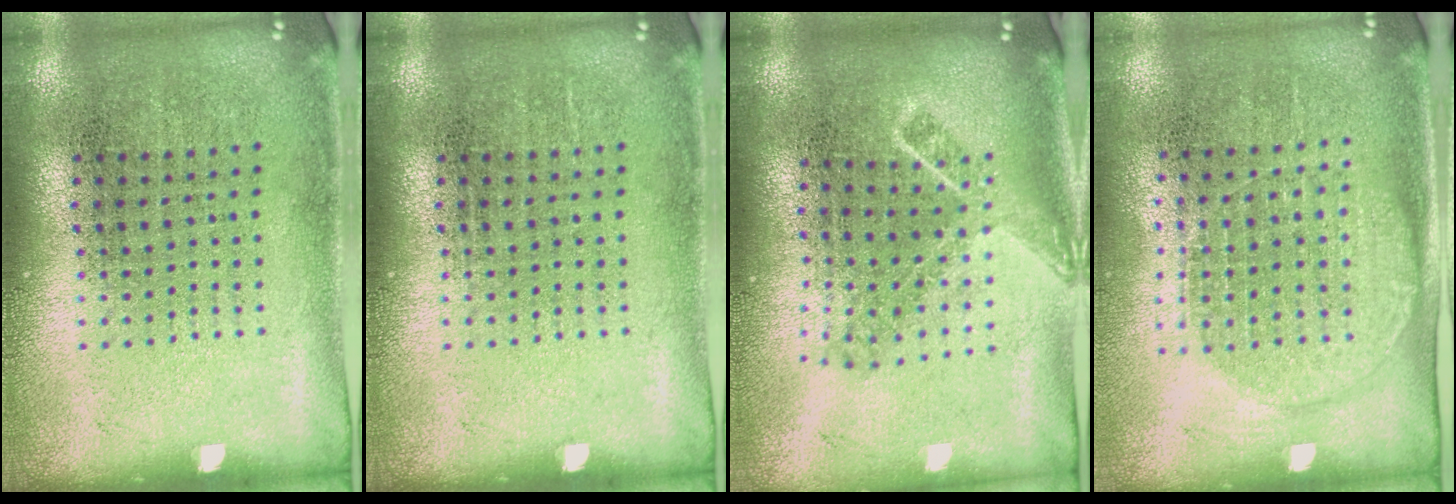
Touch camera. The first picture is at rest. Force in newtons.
{"total": 0.0}
{"total": 1.8, "press": 1.3, "slide": 1.2}
{"total": 1.3, "press": 1.2, "slide": 0.5}